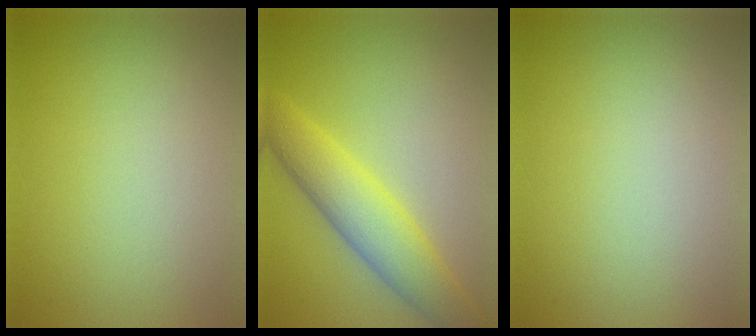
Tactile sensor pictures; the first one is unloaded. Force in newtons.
{"total": 4.6, "press": 4.6, "slide": 0.2}
{"total": 0.0}